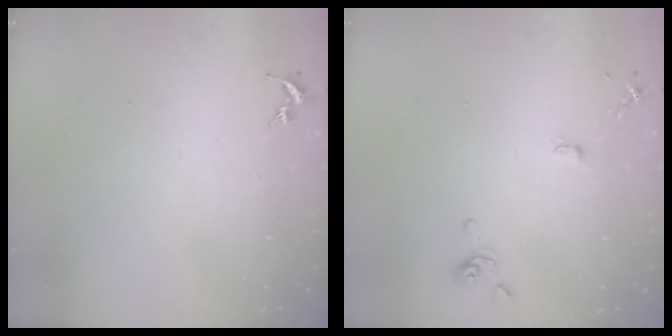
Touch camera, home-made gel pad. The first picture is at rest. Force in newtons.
{"total": 4.6, "press": 4.6, "slide": 0.7}